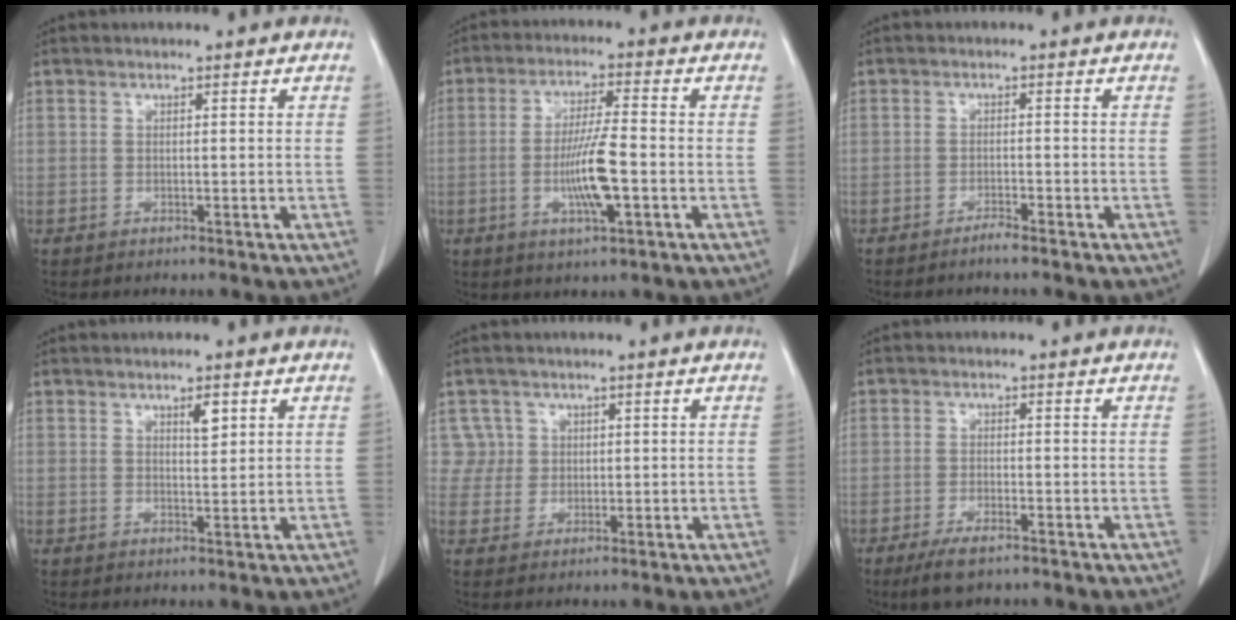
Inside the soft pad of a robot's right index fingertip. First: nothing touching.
{"total": 8.4, "force": [-2.1, 0.8, 8.1], "torque": [-0.152, -0.004, -0.038]}
{"total": 1.8, "force": [-1.6, -0.2, 0.9], "torque": [-0.022, -0.002, -0.028]}
{"total": 2.2, "force": [1.2, 0.6, 1.7], "torque": [-0.029, -0.004, 0.019]}
{"total": 3.3, "force": [1.2, 3.1, -0.6], "torque": [0.029, 0.008, 0.018]}
{"total": 4.4, "force": [-3.0, 1.0, 3.0], "torque": [-0.067, -0.009, -0.051]}